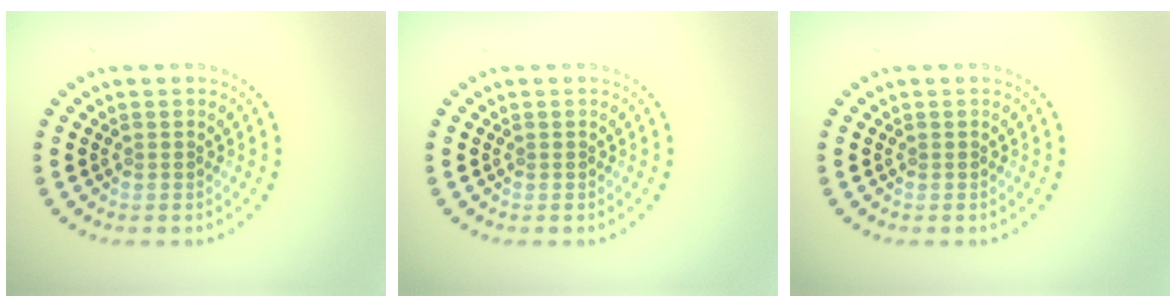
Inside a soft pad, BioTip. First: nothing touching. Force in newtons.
{"total": 0.0}
{"total": 0.0}